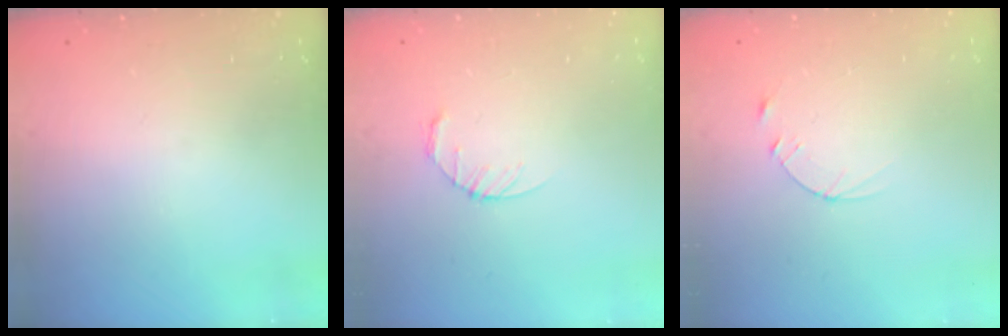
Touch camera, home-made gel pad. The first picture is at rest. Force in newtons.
{"total": 3.4, "press": 3.4, "slide": 0.5}
{"total": 2.4, "press": 2.3, "slide": 0.2}